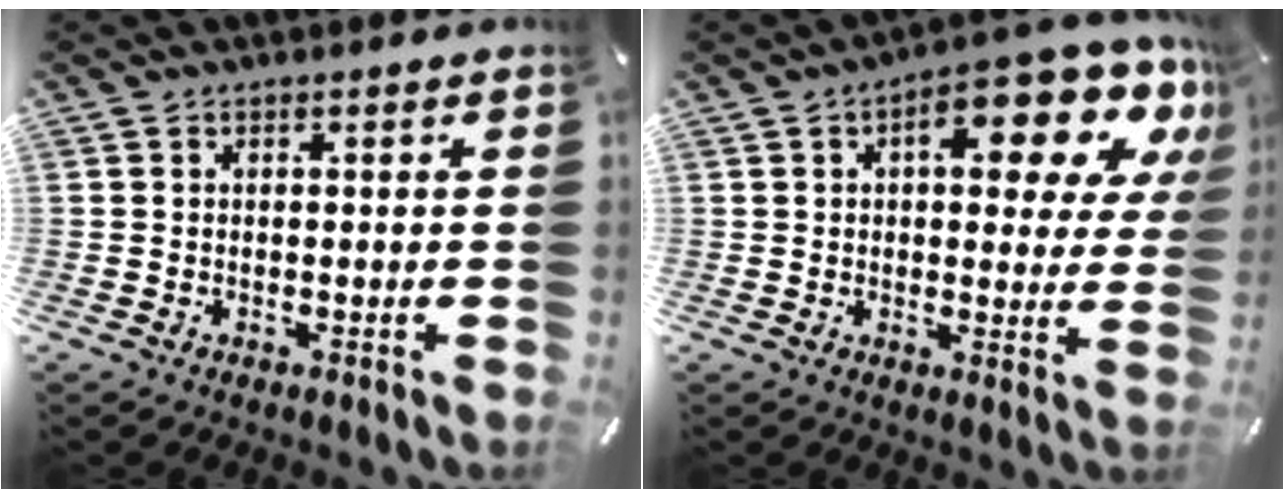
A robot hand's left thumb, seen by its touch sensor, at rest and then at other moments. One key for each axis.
{"total": 17.2, "fx": 7.8, "fy": 7.4, "fz": 13.4, "tx": -0.167, "ty": -0.050, "tz": 0.121}